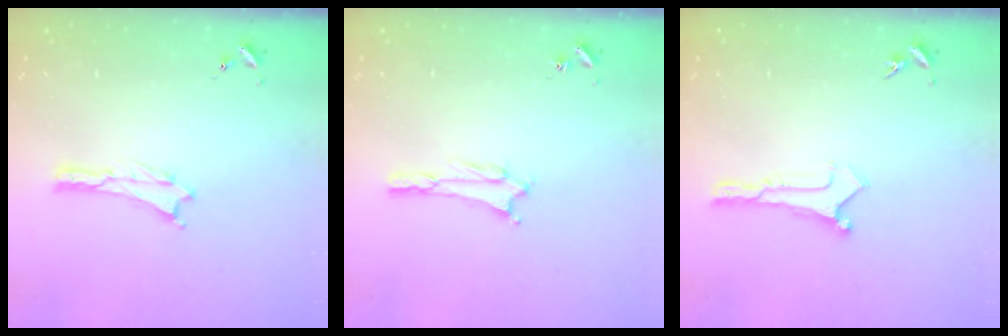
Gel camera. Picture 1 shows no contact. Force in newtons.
{"total": 1.5, "press": 1.5, "slide": 0.3}
{"total": 0.0}